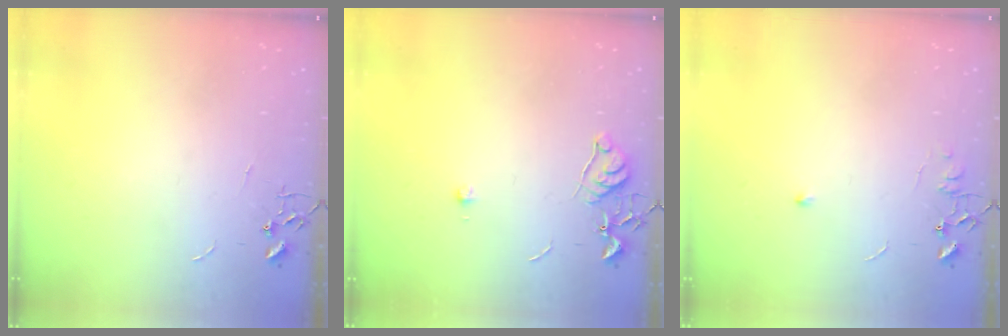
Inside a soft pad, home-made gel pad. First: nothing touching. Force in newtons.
{"total": 6.6, "press": 6.5, "slide": 0.8}
{"total": 5.3, "press": 5.2, "slide": 0.8}